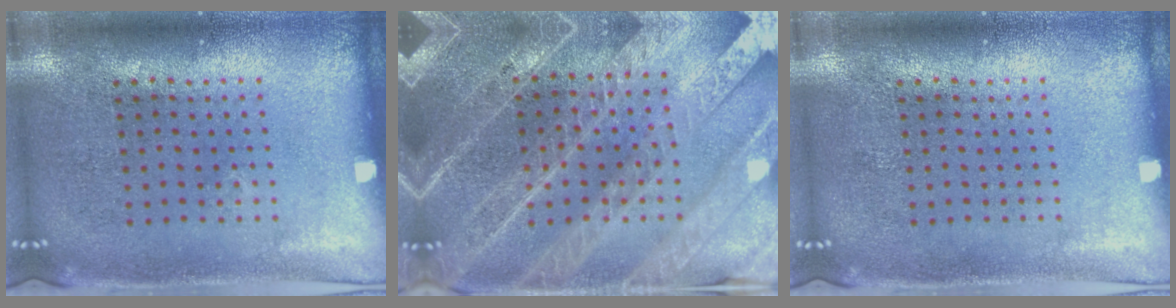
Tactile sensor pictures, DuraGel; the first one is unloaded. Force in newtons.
{"total": 4.3, "press": 3.8, "slide": 1.9}
{"total": 0.0}